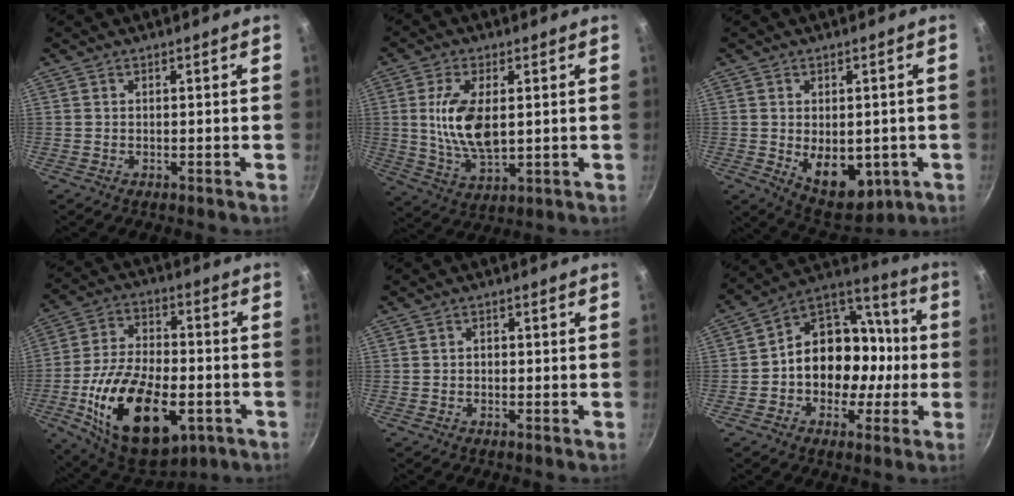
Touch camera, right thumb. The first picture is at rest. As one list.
[{"total": 11.6, "force": [1.4, 5.7, 10.0], "torque": [-0.188, -0.008, 0.032]}, {"total": 10.8, "force": [-1.8, 6.8, 8.2], "torque": [-0.086, -0.014, -0.005]}, {"total": 24.4, "force": [-7.4, 13.2, 19.1], "torque": [-0.321, 0.019, -0.113]}, {"total": 1.1, "force": [-0.3, 0.9, 0.6], "torque": [-0.008, 0.005, -0.006]}, {"total": 16.8, "force": [-2.4, 13.5, 9.6], "torque": [-0.098, 0.060, -0.048]}]